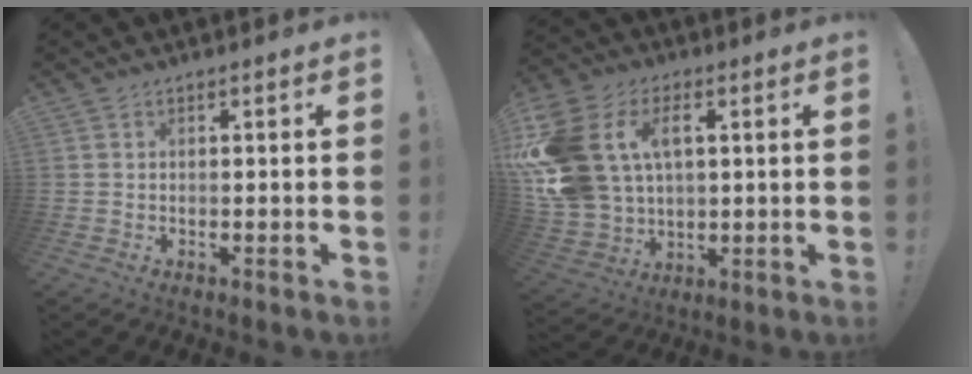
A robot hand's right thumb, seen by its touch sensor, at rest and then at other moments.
{"total": 19.8, "force": [5.7, 14.3, 12.4], "torque": [-0.269, -0.010, 0.109]}